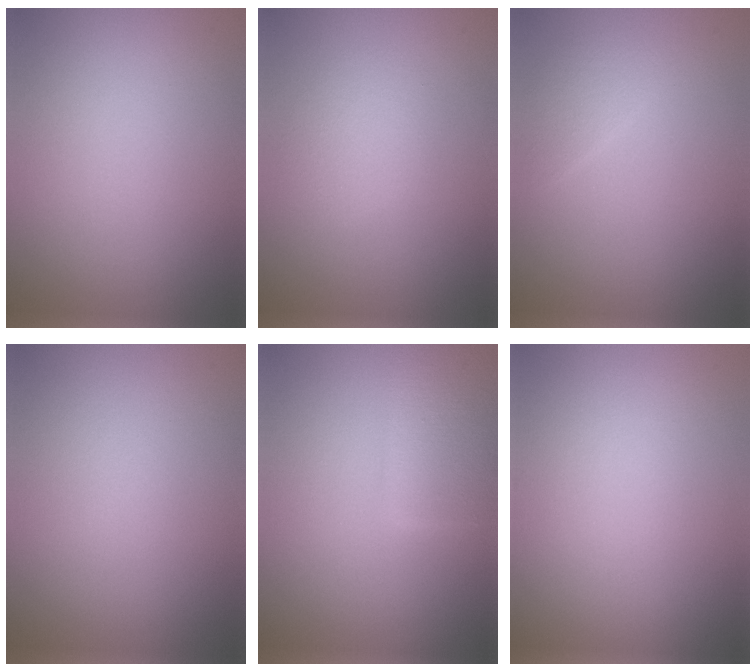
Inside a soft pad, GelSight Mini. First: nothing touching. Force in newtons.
{"total": 1.7, "press": 1.7, "slide": 0.0}
{"total": 1.3, "press": 1.3, "slide": 0.1}
{"total": 0.0}
{"total": 4.2, "press": 4.1, "slide": 0.1}
{"total": 0.0}